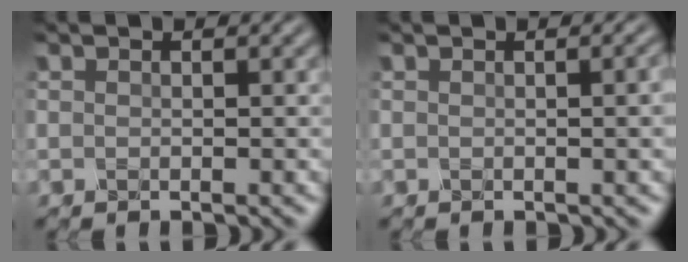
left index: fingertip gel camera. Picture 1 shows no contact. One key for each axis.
{"total": 4.0, "fx": 0.9, "fy": 2.0, "fz": 3.4, "tx": -0.020, "ty": 0.023, "tz": -0.006}